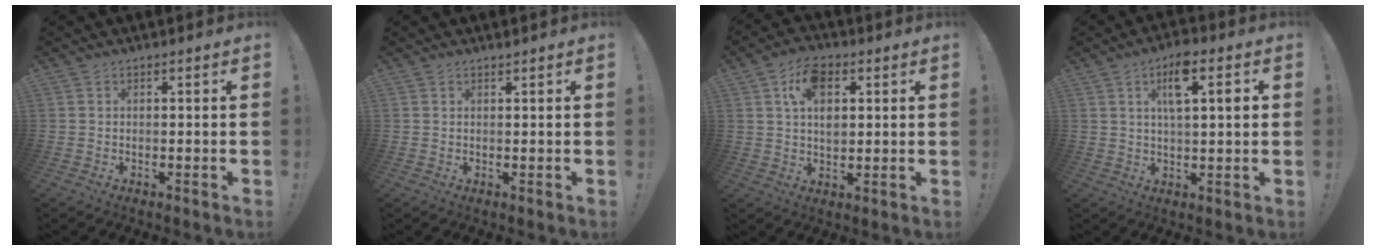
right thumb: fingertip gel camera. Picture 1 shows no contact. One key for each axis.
{"total": 0.8, "fx": 0.7, "fy": 0.0, "fz": 0.3, "tx": -0.002, "ty": -0.002, "tz": 0.013}
{"total": 9.4, "fx": 3.0, "fy": 5.6, "fz": 6.9, "tx": -0.104, "ty": 0.006, "tz": 0.055}
{"total": 9.4, "fx": 3.3, "fy": 2.8, "fz": 8.3, "tx": -0.120, "ty": 0.001, "tz": 0.048}